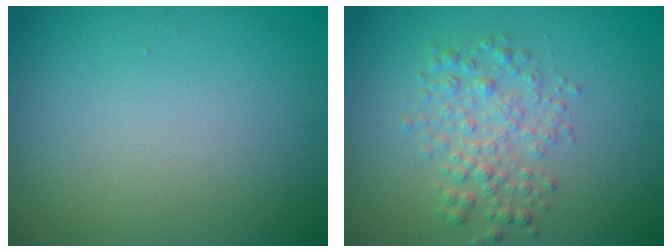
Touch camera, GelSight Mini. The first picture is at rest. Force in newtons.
{"total": 2.8, "press": 2.8, "slide": 0.0}